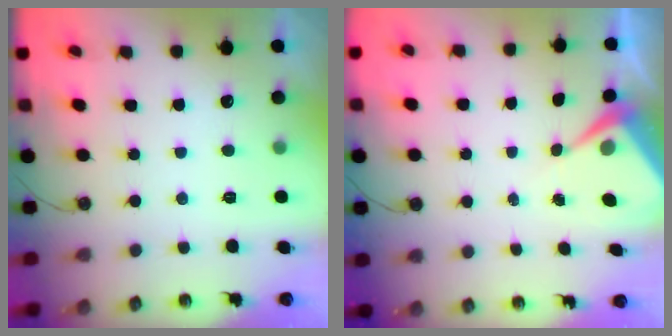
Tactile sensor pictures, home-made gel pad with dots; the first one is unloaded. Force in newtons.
{"total": 5.1, "press": 5.1, "slide": 0.6}